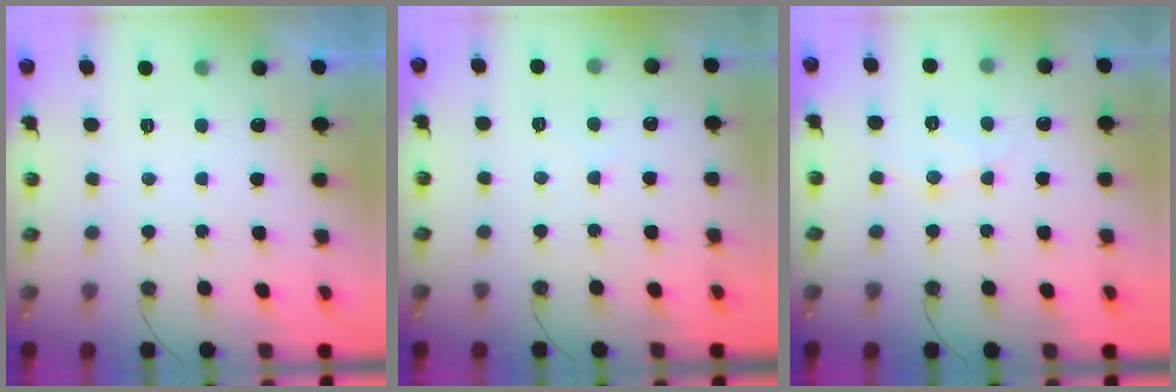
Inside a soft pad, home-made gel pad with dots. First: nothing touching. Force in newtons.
{"total": 3.5, "press": 3.4, "slide": 0.6}
{"total": 8.1, "press": 8.1, "slide": 0.7}